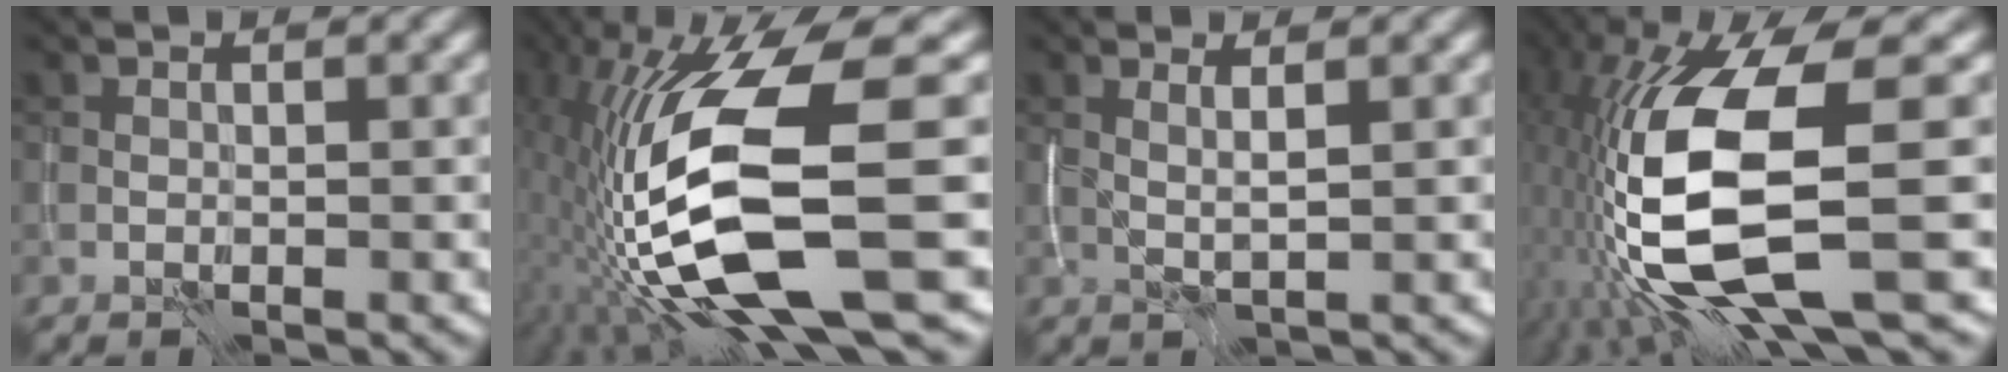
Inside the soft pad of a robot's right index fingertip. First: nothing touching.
{"total": 14.1, "force": [-1.7, 3.4, 13.6], "torque": [-0.267, -0.006, -0.021]}
{"total": 1.9, "force": [0.7, 0.3, 1.8], "torque": [-0.030, -0.004, 0.013]}
{"total": 14.2, "force": [-1.9, 4.8, 13.2], "torque": [-0.273, -0.018, -0.027]}